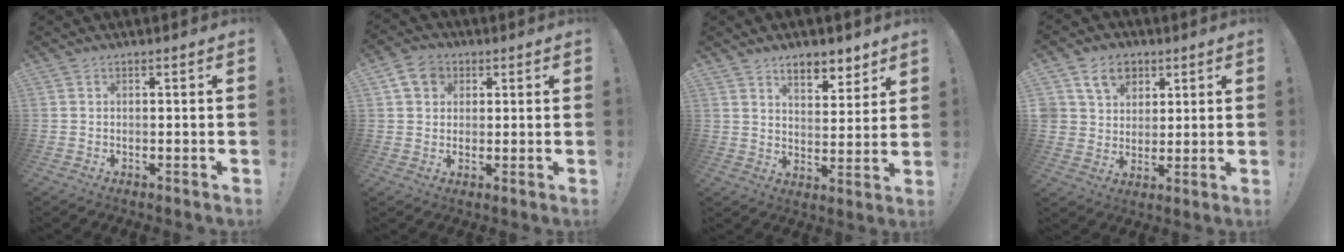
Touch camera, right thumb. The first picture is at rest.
{"total": 7.7, "force": [3.1, 6.3, 3.1], "torque": [-0.042, -0.007, 0.061]}
{"total": 8.0, "force": [6.5, 3.4, 3.2], "torque": [-0.036, -0.048, 0.118]}
{"total": 11.0, "force": [5.6, 8.6, 4.0], "torque": [-0.065, -0.020, 0.111]}